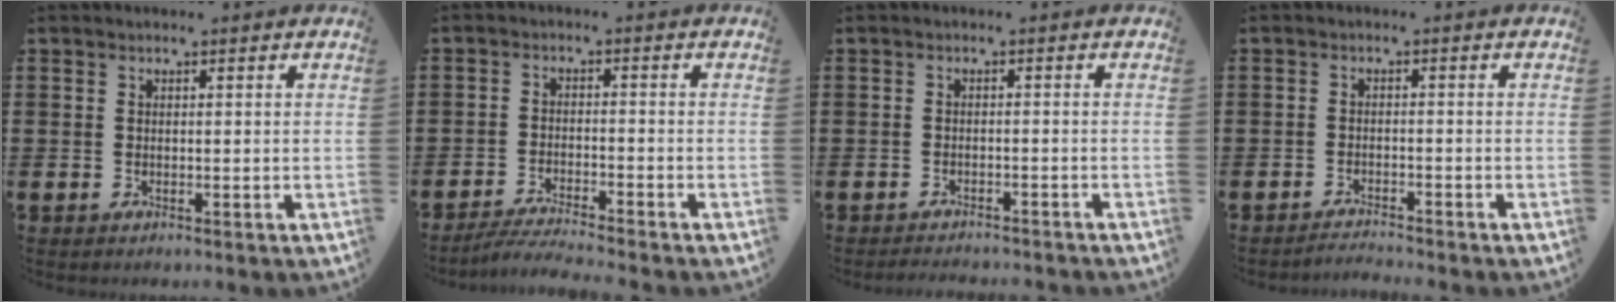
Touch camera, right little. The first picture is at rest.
{"total": 3.2, "force": [-3.0, -0.3, 1.0], "torque": [-0.015, -0.002, -0.058]}
{"total": 1.4, "force": [-1.4, 0.0, 0.0], "torque": [-0.004, 0.002, -0.028]}
{"total": 1.6, "force": [-1.6, -0.2, 0.0], "torque": [-0.003, 0.004, -0.032]}